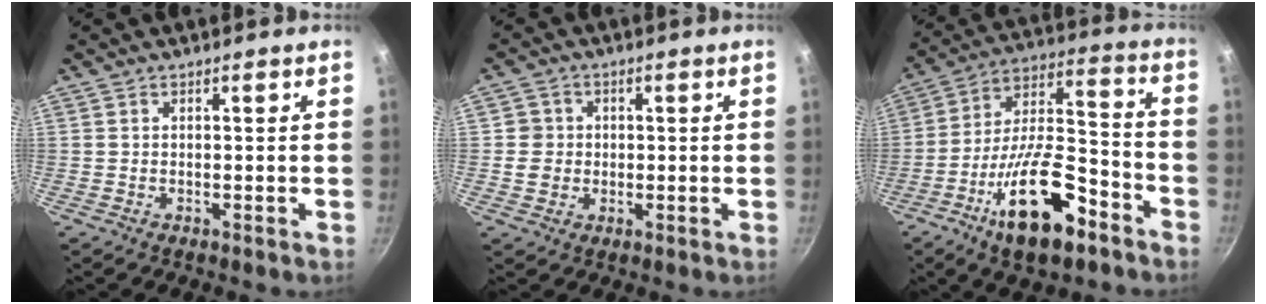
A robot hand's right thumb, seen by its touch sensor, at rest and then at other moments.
{"total": 3.9, "force": [-0.1, 3.8, 0.7], "torque": [0.008, 0.007, -0.005]}
{"total": 20.2, "force": [-10.2, 8.4, 15.2], "torque": [-0.233, 0.060, -0.175]}